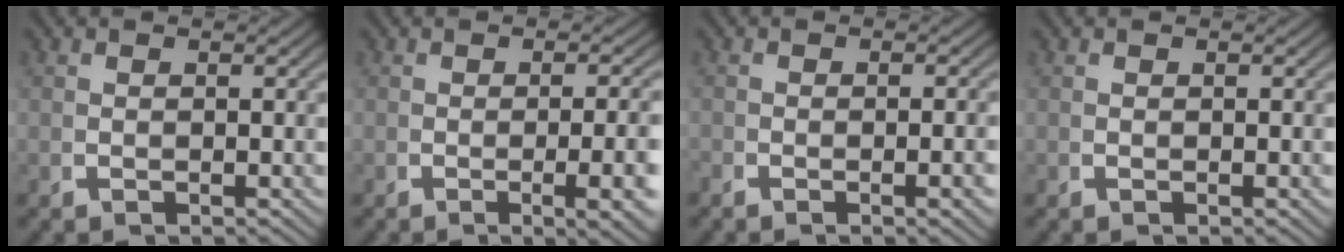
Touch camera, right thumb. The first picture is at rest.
{"total": 4.4, "force": [-1.2, 0.9, 4.1], "torque": [-0.057, 0.003, -0.016]}
{"total": 1.6, "force": [-0.7, 0.0, 1.4], "torque": [-0.018, 0.005, -0.014]}
{"total": 0.0}